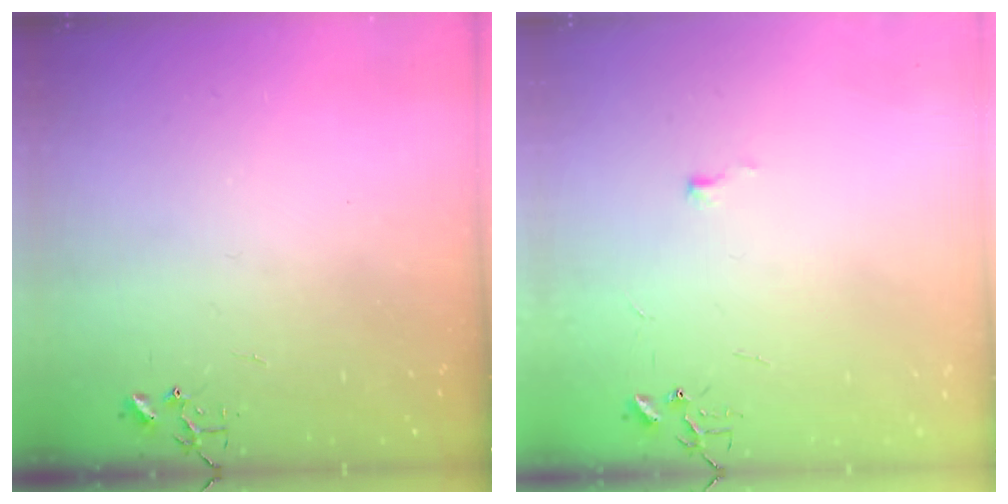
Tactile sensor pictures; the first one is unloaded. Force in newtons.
{"total": 3.4, "press": 3.4, "slide": 0.5}